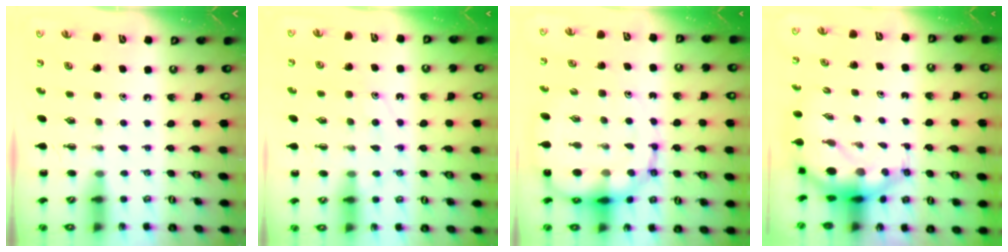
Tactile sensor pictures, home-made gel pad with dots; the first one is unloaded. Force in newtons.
{"total": 12.1, "press": 12.0, "slide": 0.9}
{"total": 14.1, "press": 13.6, "slide": 3.5}
{"total": 7.7, "press": 7.3, "slide": 2.3}